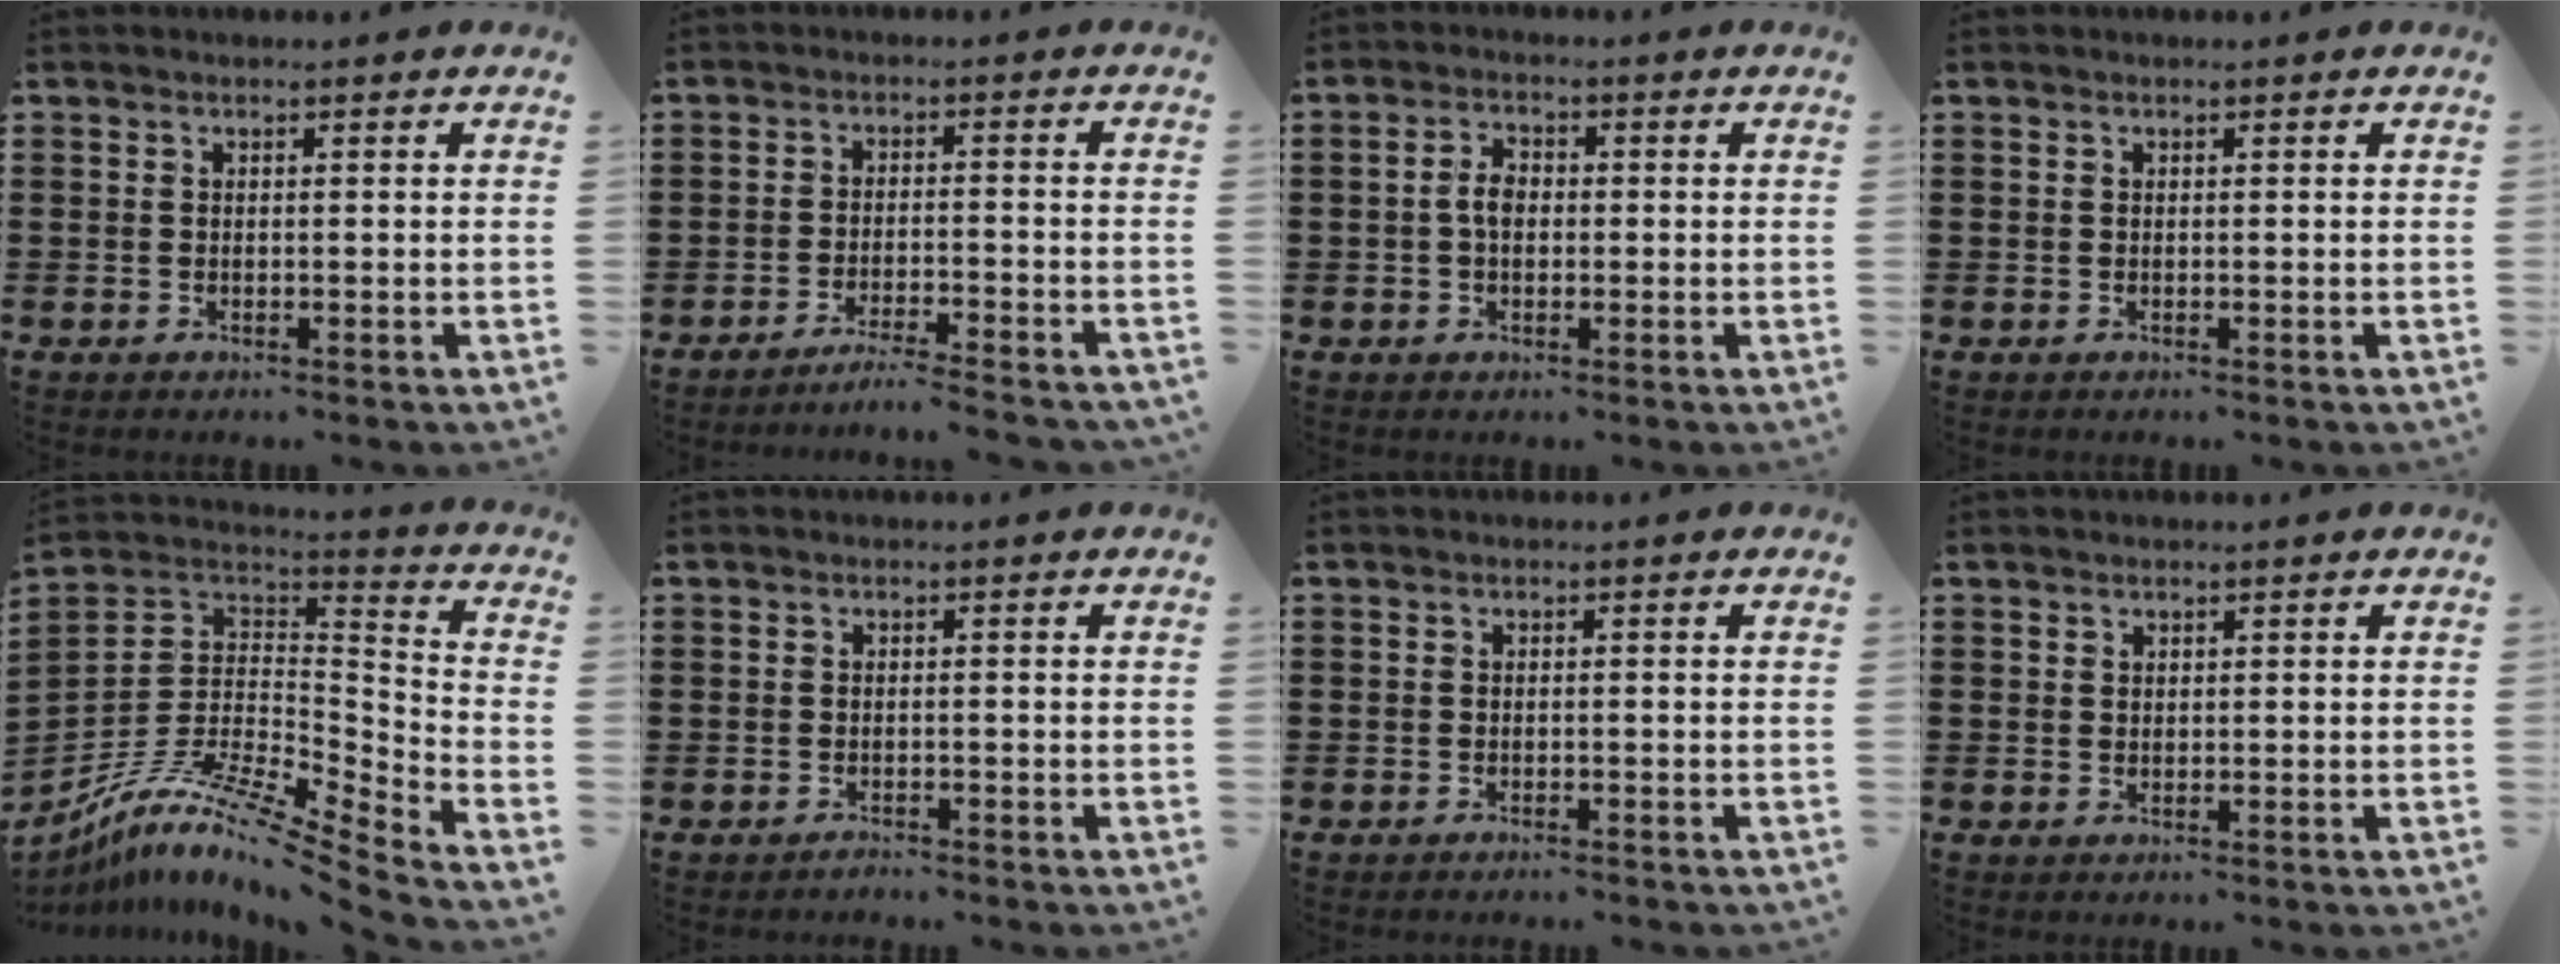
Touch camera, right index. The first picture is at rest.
{"total": 3.5, "force": [-3.3, -0.5, 1.1], "torque": [-0.020, -0.004, -0.067]}
{"total": 3.4, "force": [-0.2, 2.0, 2.7], "torque": [-0.052, 0.006, -0.005]}
{"total": 0.0}
{"total": 10.4, "force": [-8.0, 1.2, 6.5], "torque": [-0.139, -0.008, -0.164]}
{"total": 0.9, "force": [-0.9, 0.1, 0.0], "torque": [-0.002, 0.002, -0.019]}
{"total": 0.6, "force": [-0.6, 0.0, 0.2], "torque": [-0.005, -0.001, -0.012]}
{"total": 0.8, "force": [0.6, 0.5, 0.1], "torque": [-0.003, 0.001, 0.012]}